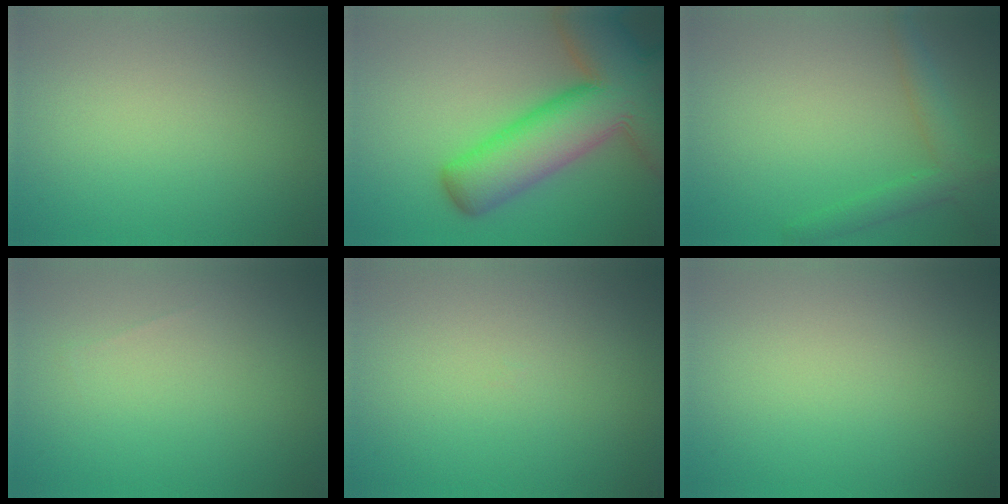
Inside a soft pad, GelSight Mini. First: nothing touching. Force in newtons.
{"total": 13.4, "press": 13.3, "slide": 0.7}
{"total": 2.9, "press": 2.9, "slide": 0.1}
{"total": 0.0}
{"total": 0.0}
{"total": 0.0}